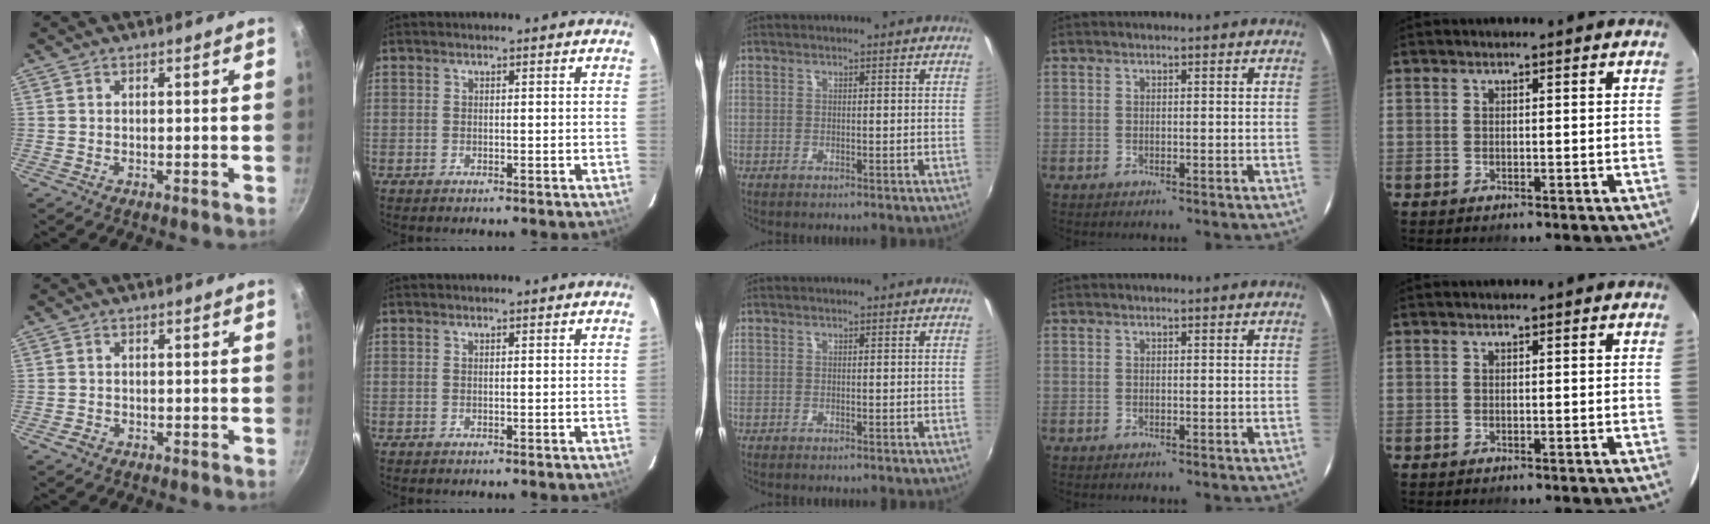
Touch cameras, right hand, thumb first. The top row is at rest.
{"thumb": {"total": 1.5, "force": [-0.8, 1.1, 0.5], "torque": [-0.007, 0.007, -0.013]}}